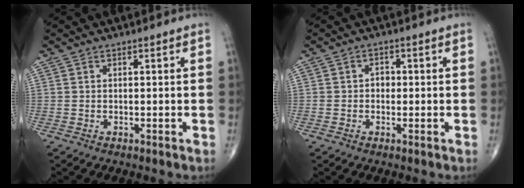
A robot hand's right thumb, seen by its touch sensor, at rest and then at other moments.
{"total": 1.9, "force": [-0.2, 1.6, 1.0], "torque": [-0.003, 0.006, -0.006]}